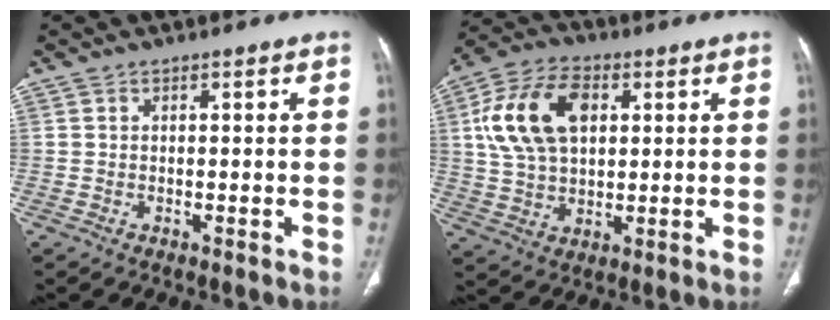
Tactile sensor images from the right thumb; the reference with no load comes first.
{"total": 15.5, "force": [3.9, 9.7, 11.4], "torque": [-0.208, 0.010, 0.073]}